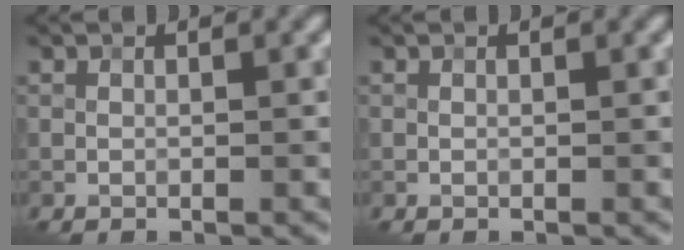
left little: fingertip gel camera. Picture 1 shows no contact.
{"total": 0.0}